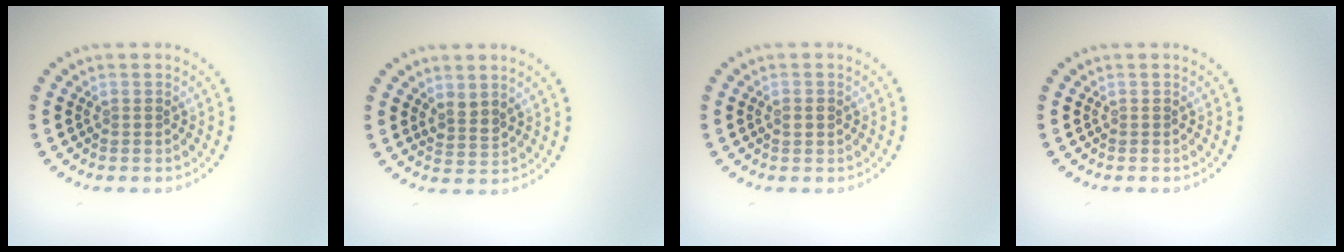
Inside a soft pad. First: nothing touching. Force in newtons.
{"total": 1.5, "press": 1.2, "slide": 0.9}
{"total": 1.2, "press": 1.2, "slide": 0.1}
{"total": 0.0}